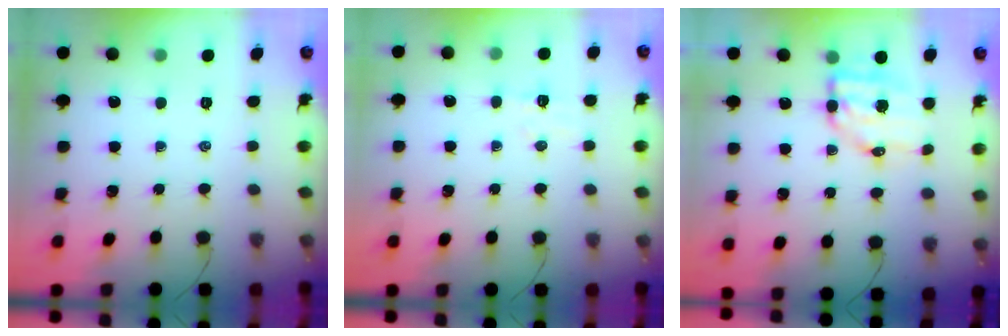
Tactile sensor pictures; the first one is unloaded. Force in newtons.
{"total": 4.5, "press": 4.3, "slide": 1.2}
{"total": 6.9, "press": 6.7, "slide": 1.6}